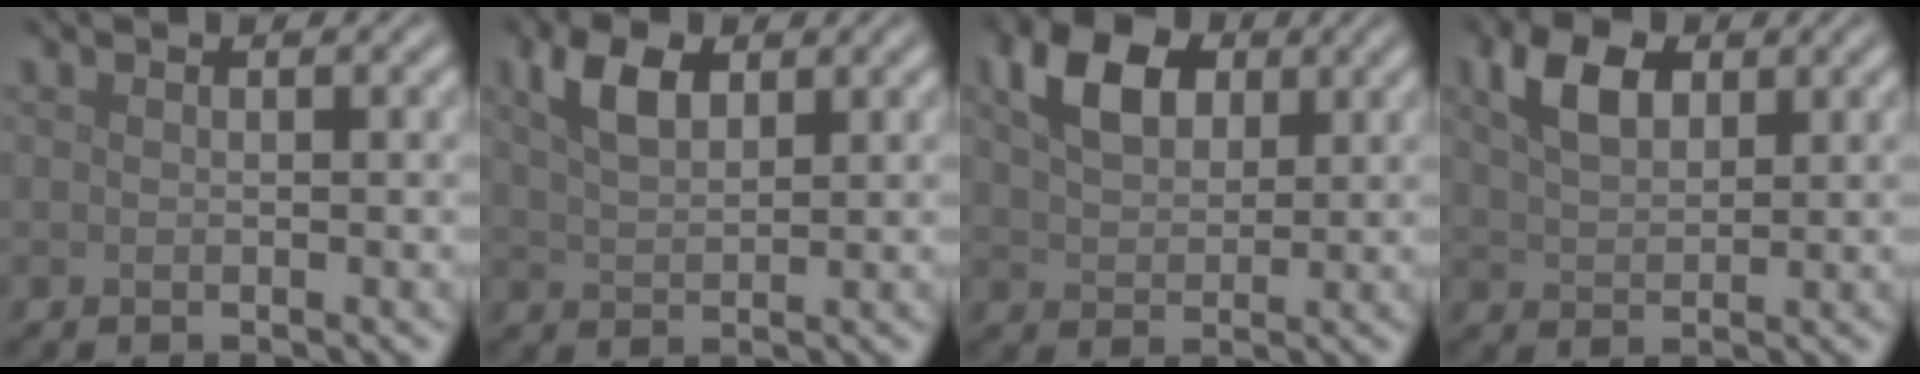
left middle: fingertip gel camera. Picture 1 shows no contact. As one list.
[{"total": 3.7, "force": [2.0, 1.9, 2.5], "torque": [-0.057, 0.007, 0.039]}, {"total": 5.1, "force": [2.2, 3.3, 3.2], "torque": [-0.066, 0.008, 0.037]}, {"total": 4.0, "force": [2.0, 2.3, 2.6], "torque": [-0.060, 0.007, 0.037]}]